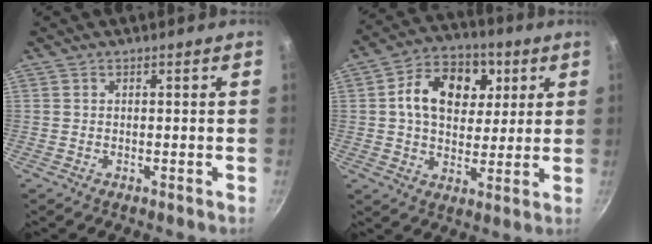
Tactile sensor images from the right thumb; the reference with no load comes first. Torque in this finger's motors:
{"motor_torque": [0.12, 0.22, 0.57, -0.55, 0.28]}